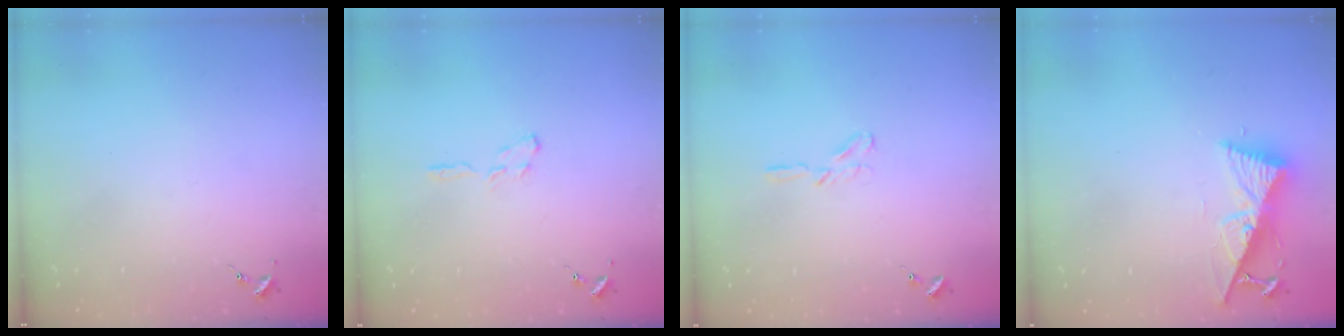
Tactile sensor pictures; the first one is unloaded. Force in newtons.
{"total": 4.5, "press": 4.5, "slide": 0.5}
{"total": 3.8, "press": 3.8, "slide": 0.3}
{"total": 10.6, "press": 10.5, "slide": 1.2}